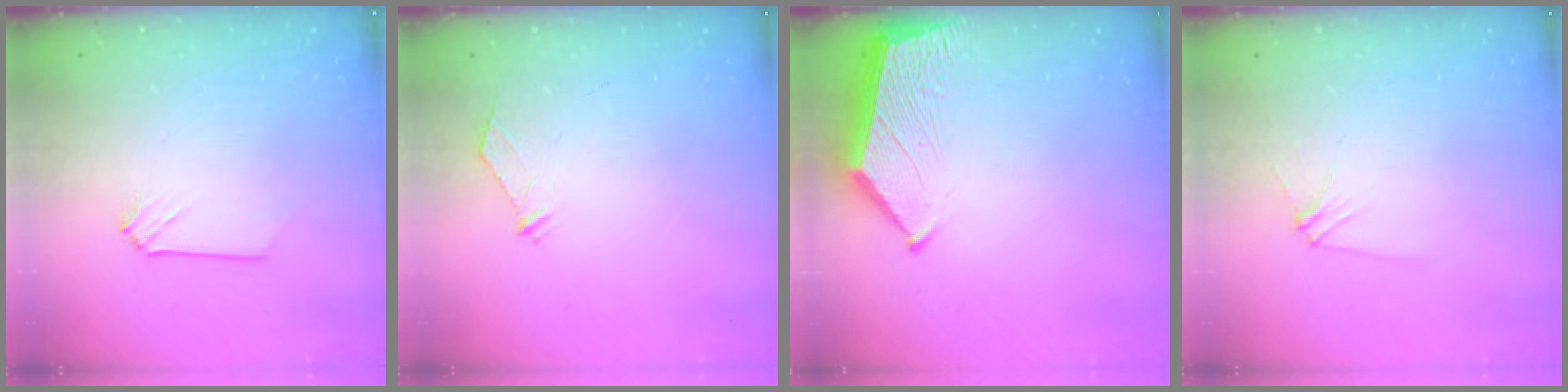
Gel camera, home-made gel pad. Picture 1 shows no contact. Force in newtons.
{"total": 4.1, "press": 4.1, "slide": 0.5}
{"total": 6.2, "press": 6.2, "slide": 0.8}
{"total": 2.8, "press": 2.8, "slide": 0.4}